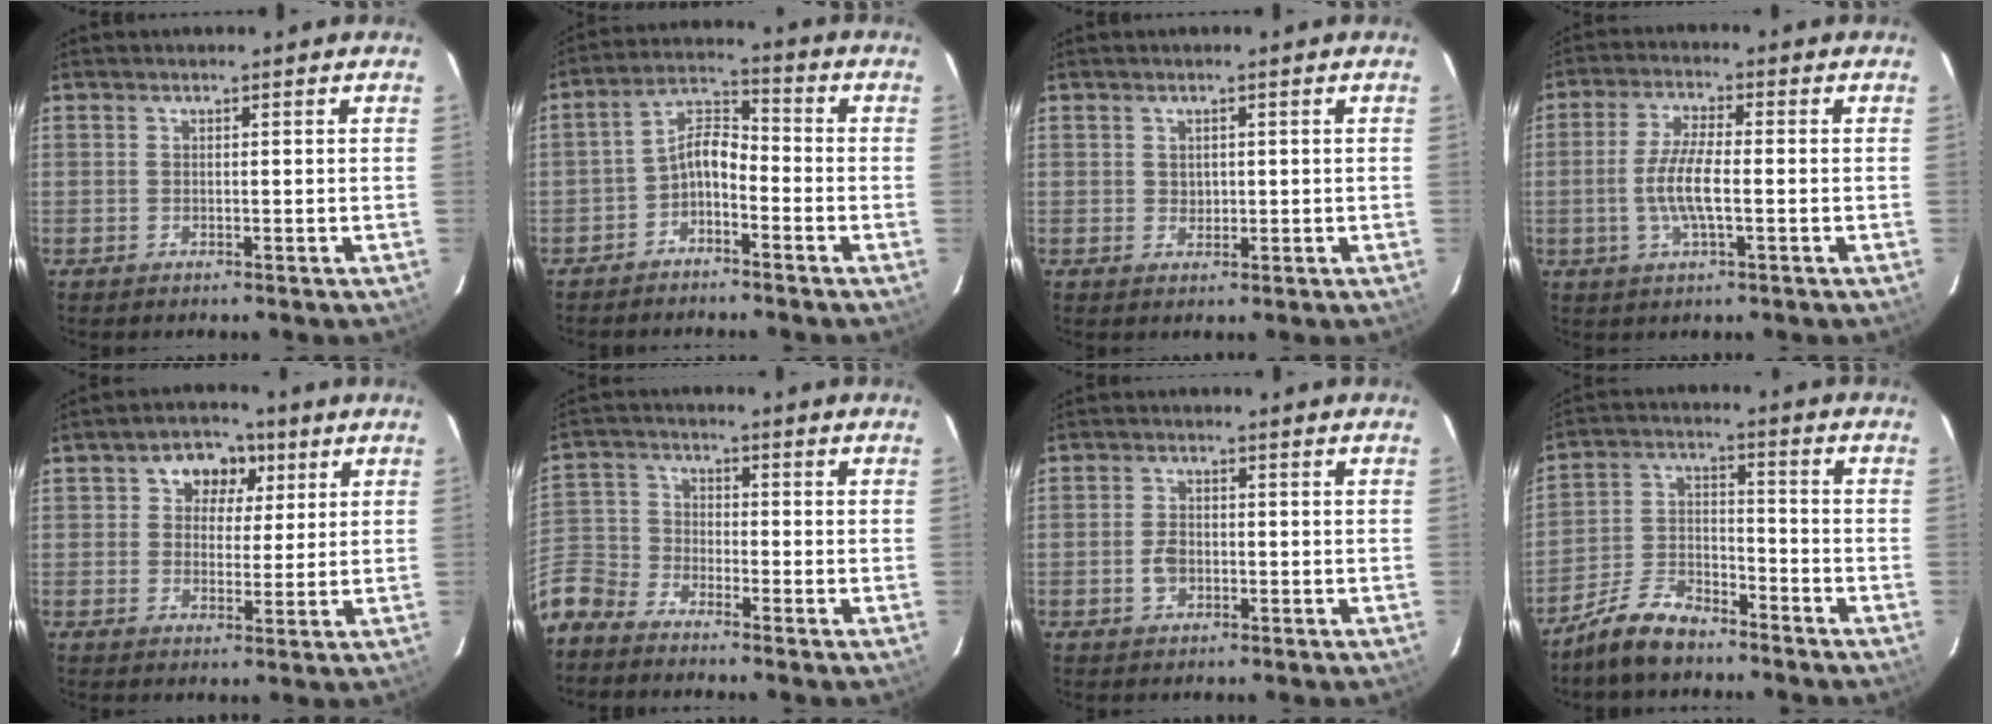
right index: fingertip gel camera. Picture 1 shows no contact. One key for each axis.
{"total": 5.6, "fx": -3.5, "fy": 2.6, "fz": 3.6, "tx": -0.083, "ty": 0.024, "tz": -0.067}
{"total": 1.5, "fx": 0.4, "fy": 1.4, "fz": 0.3, "tx": 0.000, "ty": 0.002, "tz": 0.010}
{"total": 7.1, "fx": -1.3, "fy": 1.8, "fz": 6.8, "tx": -0.138, "ty": -0.001, "tz": -0.027}
{"total": 7.1, "fx": 2.5, "fy": 5.9, "fz": 3.0, "tx": -0.044, "ty": 0.020, "tz": 0.036}
{"total": 8.6, "fx": -6.7, "fy": 4.9, "fz": 2.5, "tx": -0.064, "ty": 0.012, "tz": -0.150}
{"total": 3.4, "fx": -0.9, "fy": 2.5, "fz": 2.1, "tx": -0.044, "ty": 0.004, "tz": -0.014}
{"total": 9.7, "fx": -7.8, "fy": 3.7, "fz": 4.4, "tx": -0.103, "ty": 0.015, "tz": -0.150}